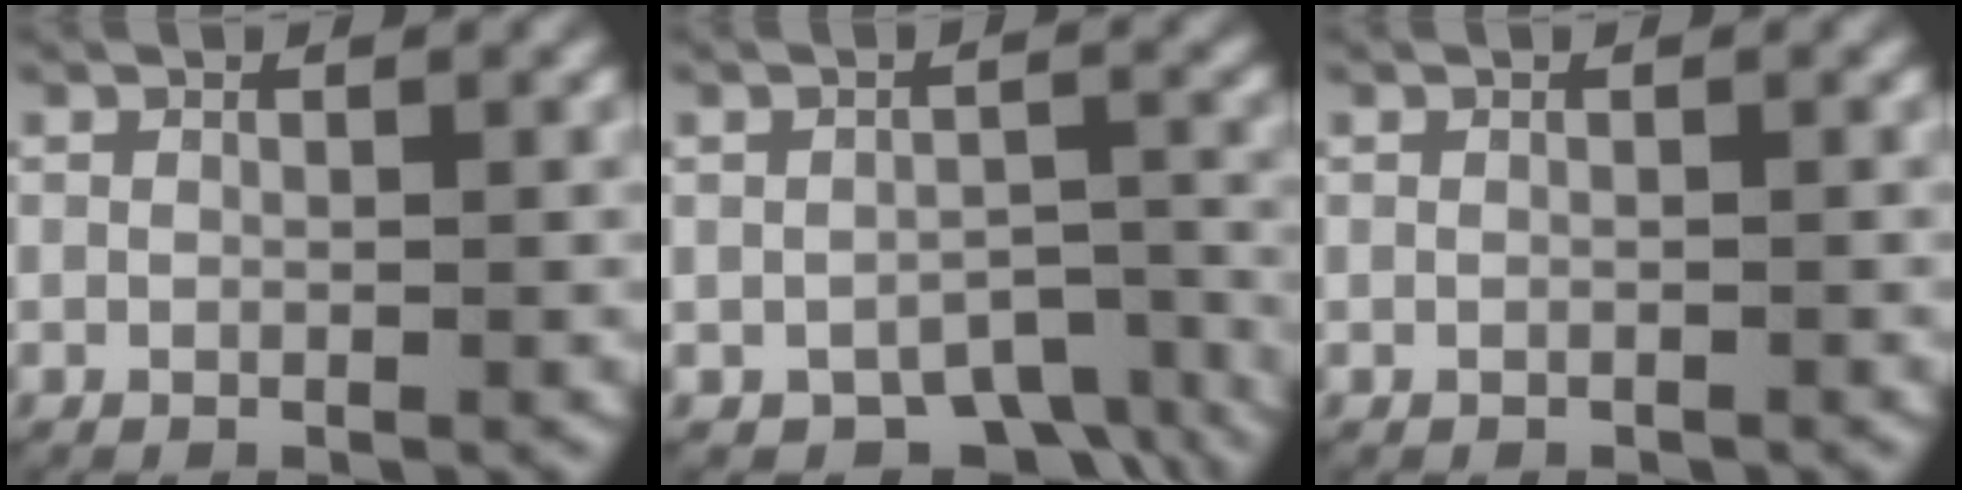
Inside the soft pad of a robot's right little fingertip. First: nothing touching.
{"total": 6.1, "force": [-5.2, 2.7, 2.0], "torque": [-0.004, -0.007, -0.083]}
{"total": 0.0}